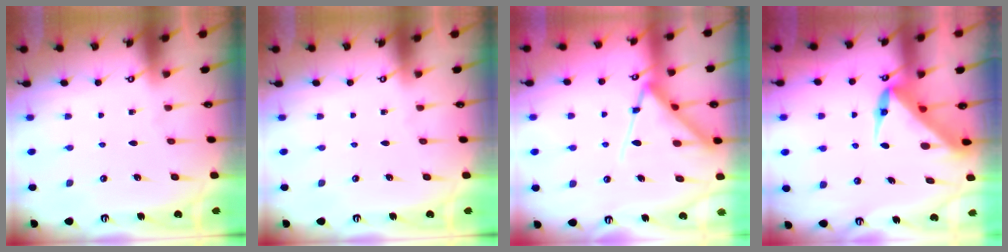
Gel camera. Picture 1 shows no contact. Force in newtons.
{"total": 0.0}
{"total": 12.6, "press": 12.6, "slide": 1.0}
{"total": 5.9, "press": 5.8, "slide": 0.5}